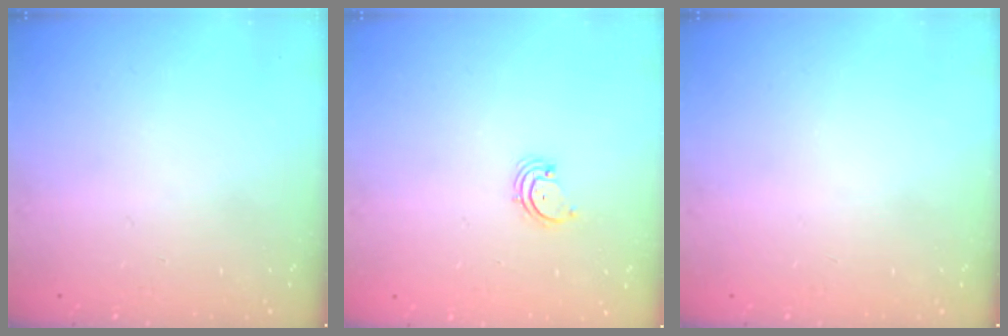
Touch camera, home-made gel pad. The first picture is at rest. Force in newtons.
{"total": 1.7, "press": 1.6, "slide": 0.2}
{"total": 0.0}